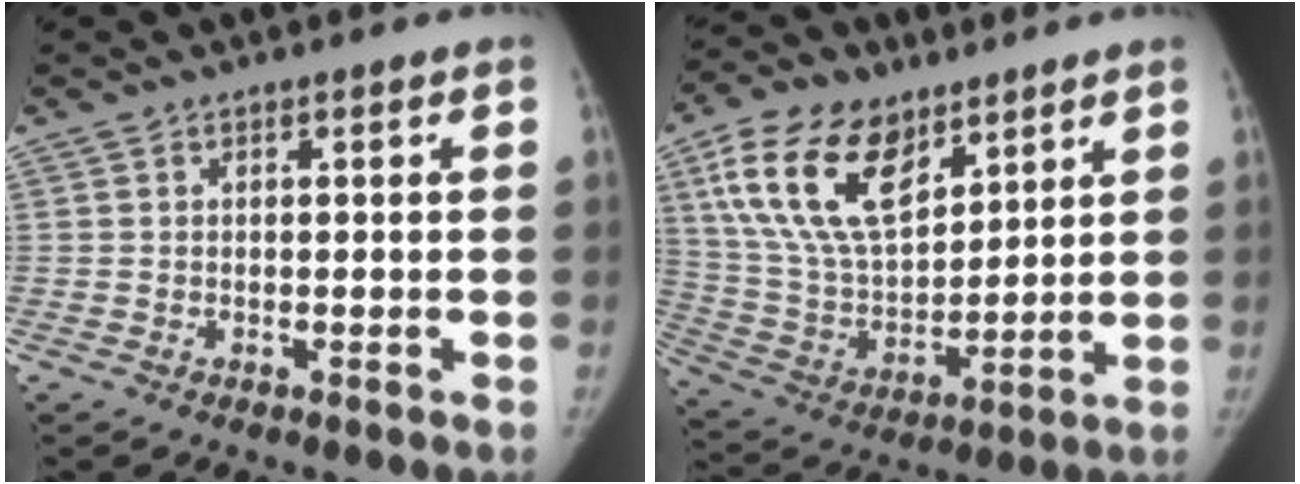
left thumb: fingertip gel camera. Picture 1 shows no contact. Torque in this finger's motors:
{"motor_torque": [0.65, 0.19, 1.72, -1.06, 0.23]}